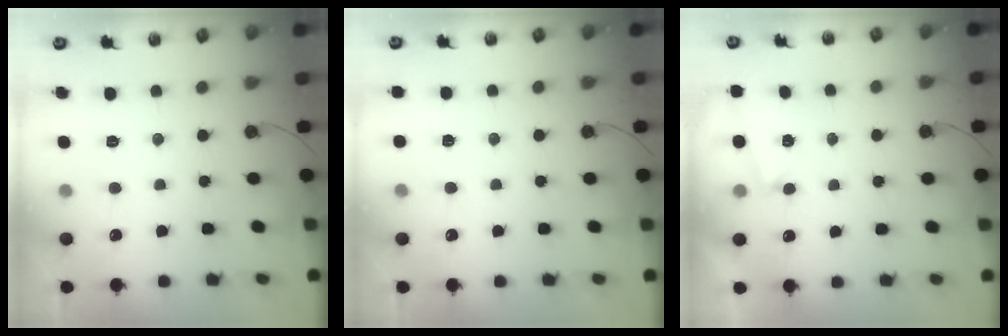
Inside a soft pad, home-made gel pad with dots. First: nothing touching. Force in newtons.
{"total": 2.5, "press": 2.4, "slide": 0.8}
{"total": 2.5, "press": 1.6, "slide": 1.9}